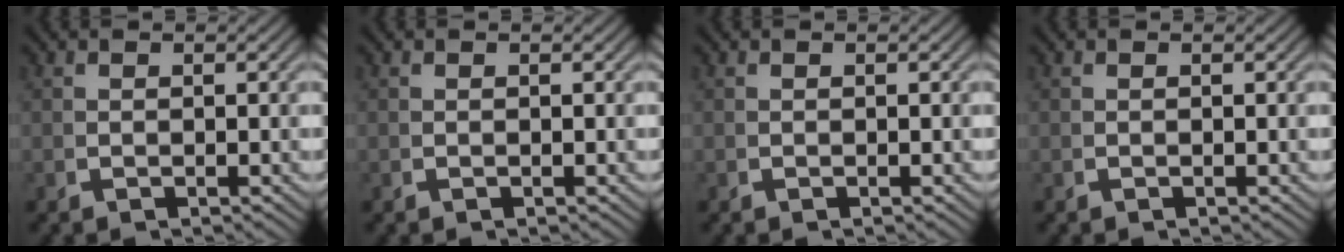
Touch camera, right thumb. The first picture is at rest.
{"total": 0.0}
{"total": 0.0}
{"total": 0.0}